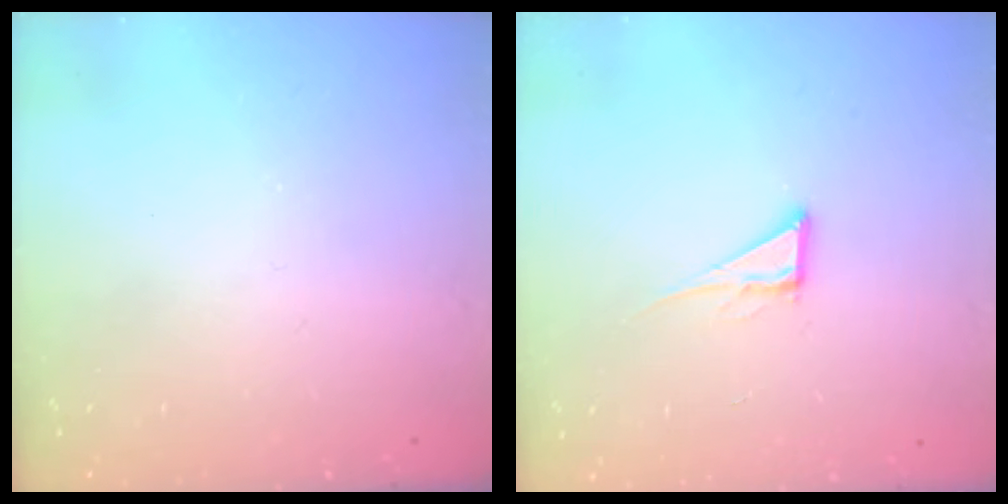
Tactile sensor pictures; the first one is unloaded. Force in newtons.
{"total": 6.0, "press": 6.0, "slide": 0.4}